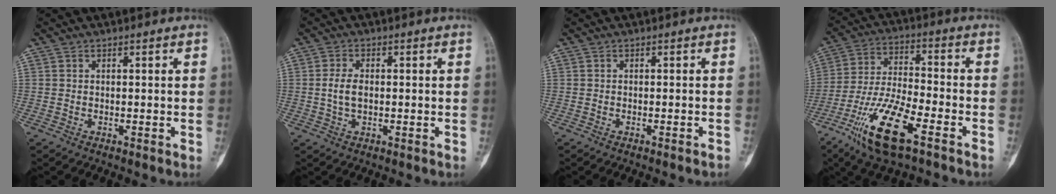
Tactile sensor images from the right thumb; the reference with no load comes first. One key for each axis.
{"total": 3.8, "fx": -0.1, "fy": 2.2, "fz": 3.1, "tx": -0.065, "ty": 0.004, "tz": -0.002}
{"total": 1.1, "fx": -0.9, "fy": 0.0, "fz": 0.6, "tx": -0.017, "ty": 0.004, "tz": -0.008}
{"total": 15.3, "fx": -8.3, "fy": 4.3, "fz": 12.1, "tx": -0.249, "ty": 0.031, "tz": -0.154}